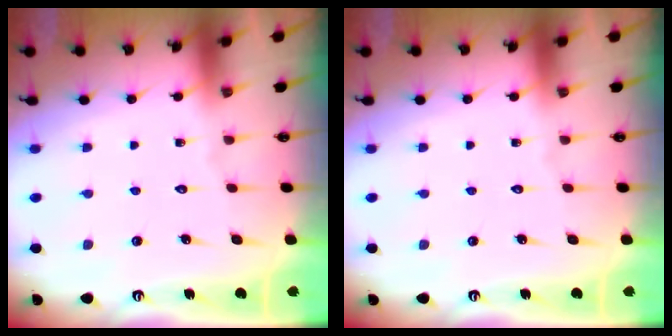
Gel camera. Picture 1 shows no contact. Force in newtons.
{"total": 0.0}